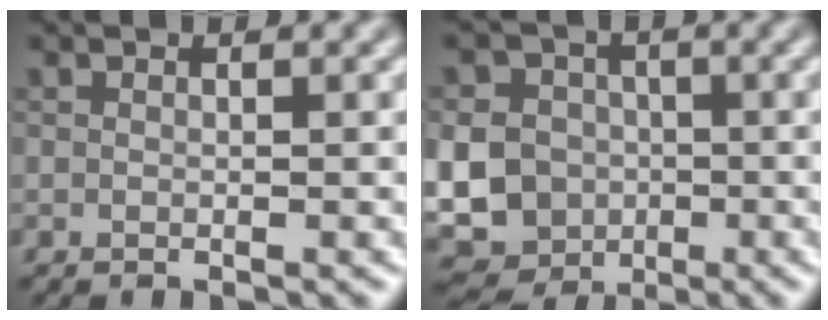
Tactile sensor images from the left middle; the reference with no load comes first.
{"total": 13.5, "force": [-2.1, 12.5, 4.8], "torque": [-0.121, -0.008, -0.065]}